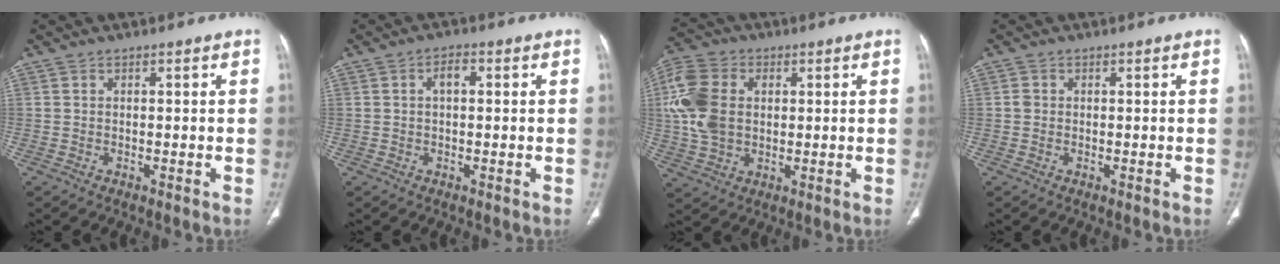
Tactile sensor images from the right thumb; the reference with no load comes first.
{"total": 2.4, "force": [0.4, 1.3, 2.0], "torque": [-0.030, 0.008, 0.003]}
{"total": 12.7, "force": [1.5, 9.0, 8.8], "torque": [-0.184, 0.009, 0.028]}
{"total": 0.8, "force": [0.0, 0.7, 0.3], "torque": [-0.002, 0.003, -0.001]}